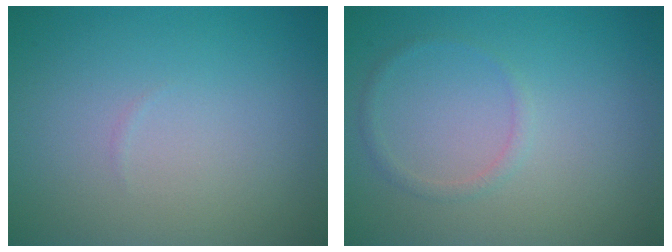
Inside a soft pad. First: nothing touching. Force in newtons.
{"total": 1.0, "press": 1.0, "slide": 0.0}